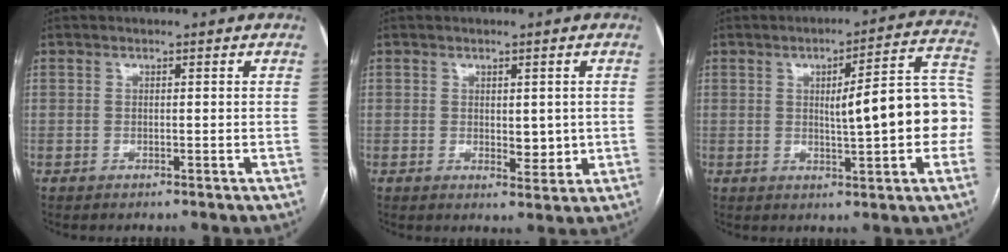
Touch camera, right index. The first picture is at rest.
{"total": 3.5, "force": [0.1, 1.8, 3.0], "torque": [-0.039, -0.008, 0.008]}
{"total": 13.0, "force": [-0.5, 2.1, 12.8], "torque": [-0.161, 0.034, -0.003]}